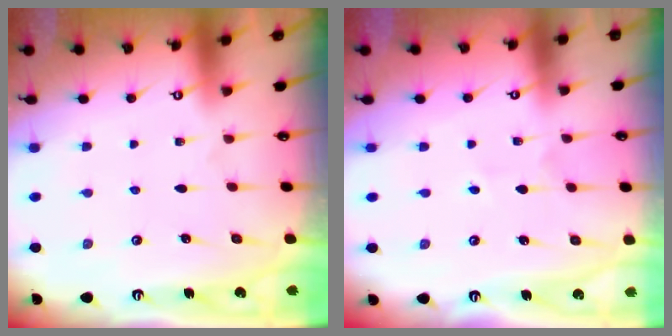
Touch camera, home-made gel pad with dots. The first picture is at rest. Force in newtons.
{"total": 1.9, "press": 1.9, "slide": 0.5}